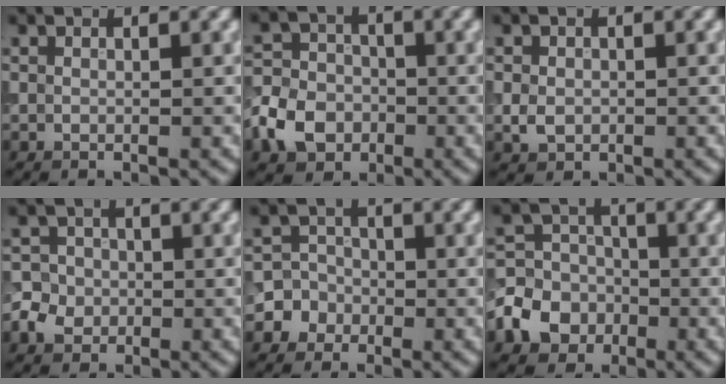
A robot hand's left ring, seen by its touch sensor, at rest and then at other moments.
{"total": 5.6, "force": [-2.2, 4.4, 2.6], "torque": [-0.050, 0.001, -0.056]}
{"total": 1.7, "force": [-0.3, 1.5, 0.9], "torque": [-0.015, -0.002, -0.009]}
{"total": 3.2, "force": [-0.9, 2.9, 1.0], "torque": [0.002, 0.001, -0.026]}
{"total": 4.3, "force": [-1.8, 3.9, 0.3], "torque": [0.029, 0.007, -0.049]}
{"total": 7.1, "force": [-2.8, 6.0, 2.5], "torque": [-0.038, -0.005, -0.082]}